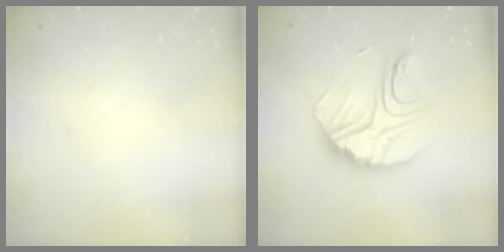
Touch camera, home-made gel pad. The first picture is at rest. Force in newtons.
{"total": 13.3, "press": 13.3, "slide": 0.9}